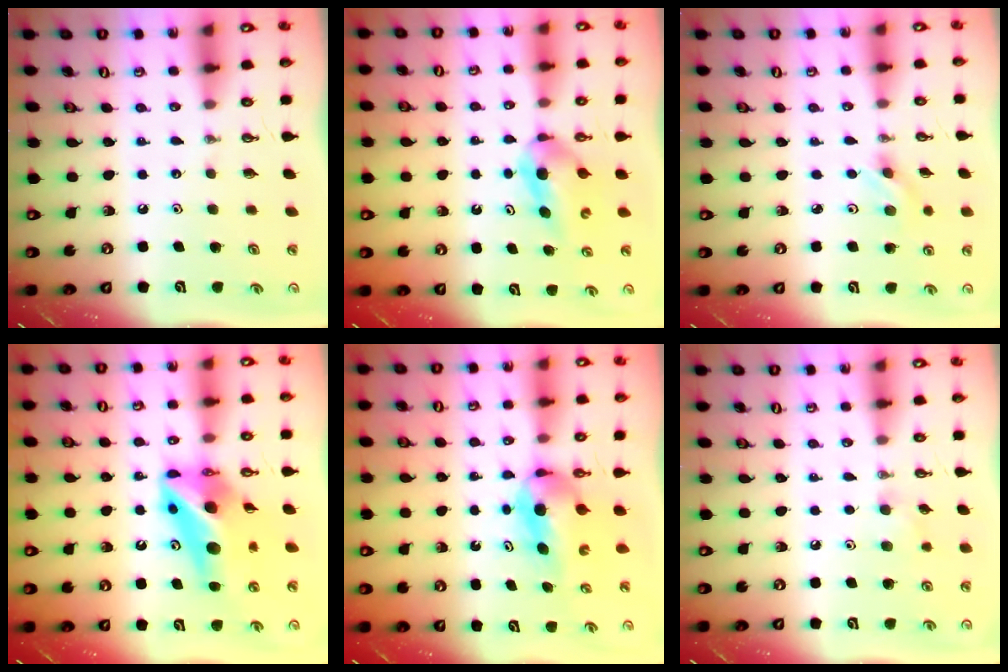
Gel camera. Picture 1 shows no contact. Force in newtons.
{"total": 5.4, "press": 5.4, "slide": 0.2}
{"total": 2.9, "press": 2.6, "slide": 1.4}
{"total": 14.7, "press": 14.6, "slide": 1.5}
{"total": 5.7, "press": 5.0, "slide": 2.7}
{"total": 7.4, "press": 6.9, "slide": 2.8}